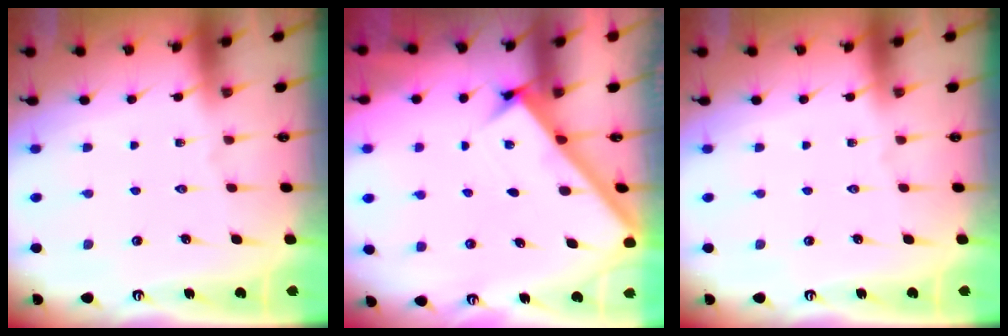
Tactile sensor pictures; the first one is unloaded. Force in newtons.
{"total": 2.7, "press": 2.7, "slide": 0.4}
{"total": 0.0}